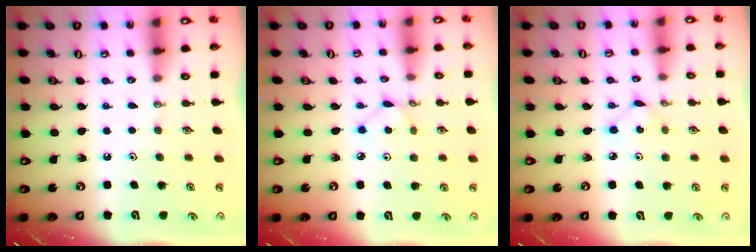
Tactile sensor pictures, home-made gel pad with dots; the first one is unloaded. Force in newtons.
{"total": 2.4, "press": 2.4, "slide": 0.2}
{"total": 2.9, "press": 2.9, "slide": 0.4}